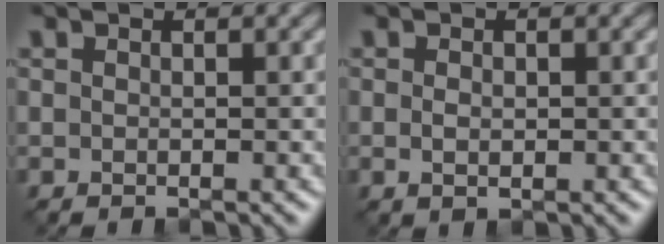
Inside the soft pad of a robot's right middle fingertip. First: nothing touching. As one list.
[{"total": 1.2, "force": [0.0, 0.7, 0.9], "torque": [-0.016, -0.003, 0.000]}]